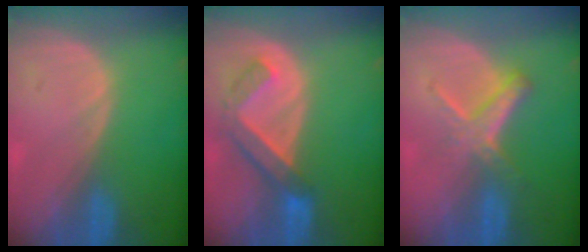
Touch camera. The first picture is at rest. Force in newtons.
{"total": 5.6, "press": 5.6, "slide": 0.3}
{"total": 5.8, "press": 5.1, "slide": 2.9}